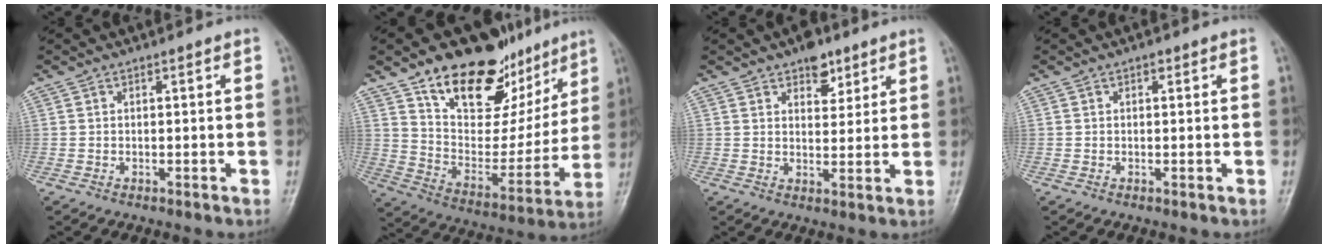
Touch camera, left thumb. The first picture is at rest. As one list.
[{"total": 25.7, "force": [15.8, 14.2, 14.5], "torque": [-0.169, -0.056, 0.259]}, {"total": 5.9, "force": [3.8, 3.3, 3.0], "torque": [-0.013, -0.020, 0.056]}, {"total": 0.8, "force": [0.5, 0.5, 0.5], "torque": [-0.003, -0.001, 0.004]}]